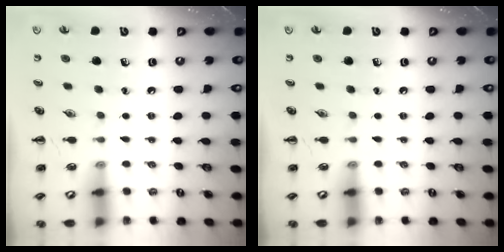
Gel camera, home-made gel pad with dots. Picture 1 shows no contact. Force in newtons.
{"total": 0.0}